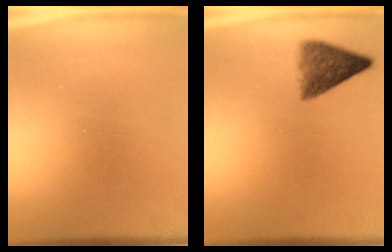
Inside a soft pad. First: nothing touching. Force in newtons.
{"total": 5.9}